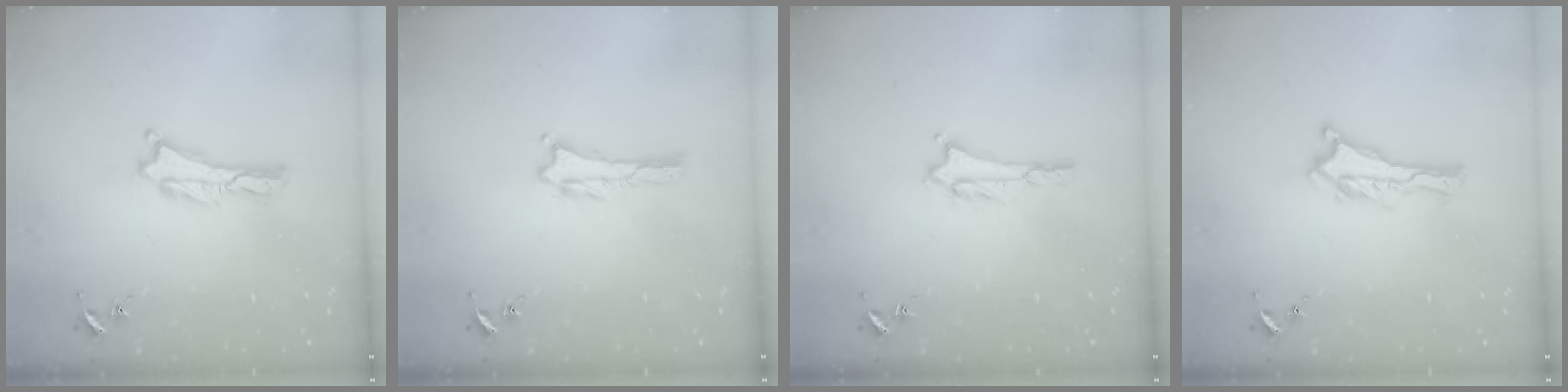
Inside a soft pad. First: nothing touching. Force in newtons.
{"total": 0.0}
{"total": 1.5, "press": 1.5, "slide": 0.3}
{"total": 0.0}